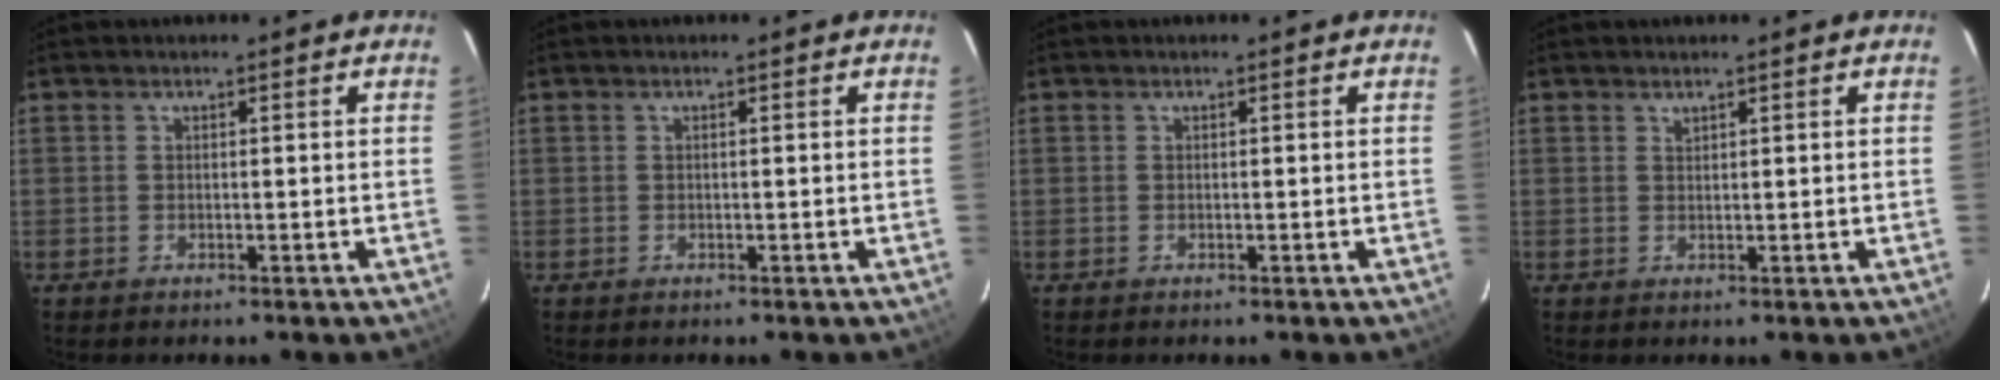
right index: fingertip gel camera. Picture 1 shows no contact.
{"total": 0.0}
{"total": 0.0}
{"total": 0.6, "force": [0.6, 0.1, 0.1], "torque": [-0.002, 0.001, 0.011]}